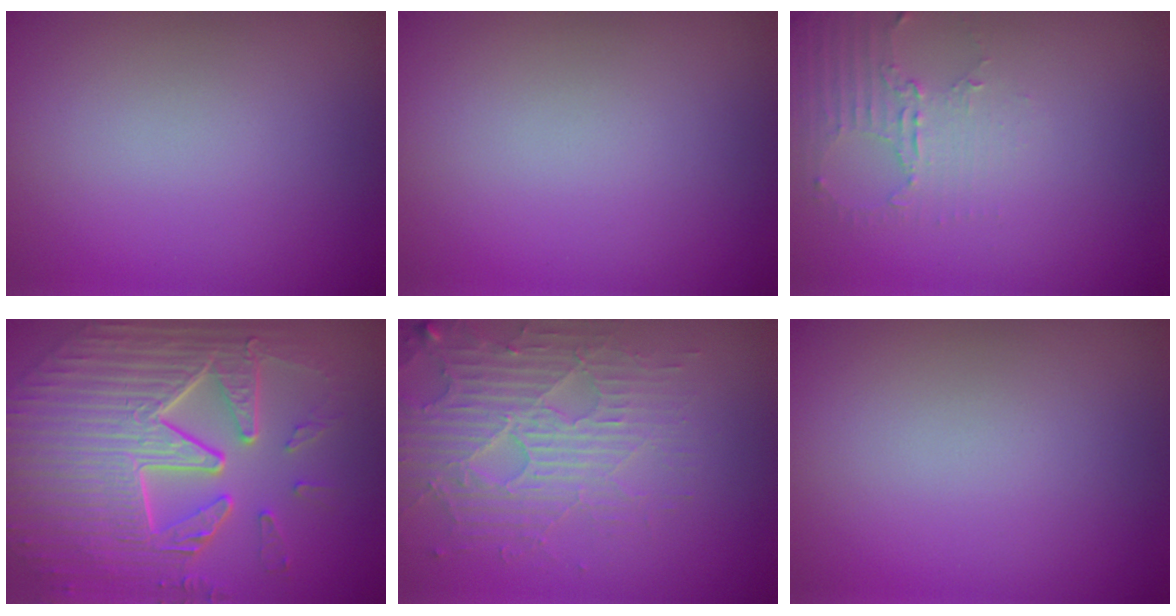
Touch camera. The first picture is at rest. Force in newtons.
{"total": 0.0}
{"total": 2.3, "press": 1.8, "slide": 1.6}
{"total": 10.5, "press": 7.3, "slide": 7.5}
{"total": 4.1, "press": 4.1, "slide": 0.4}
{"total": 0.0}